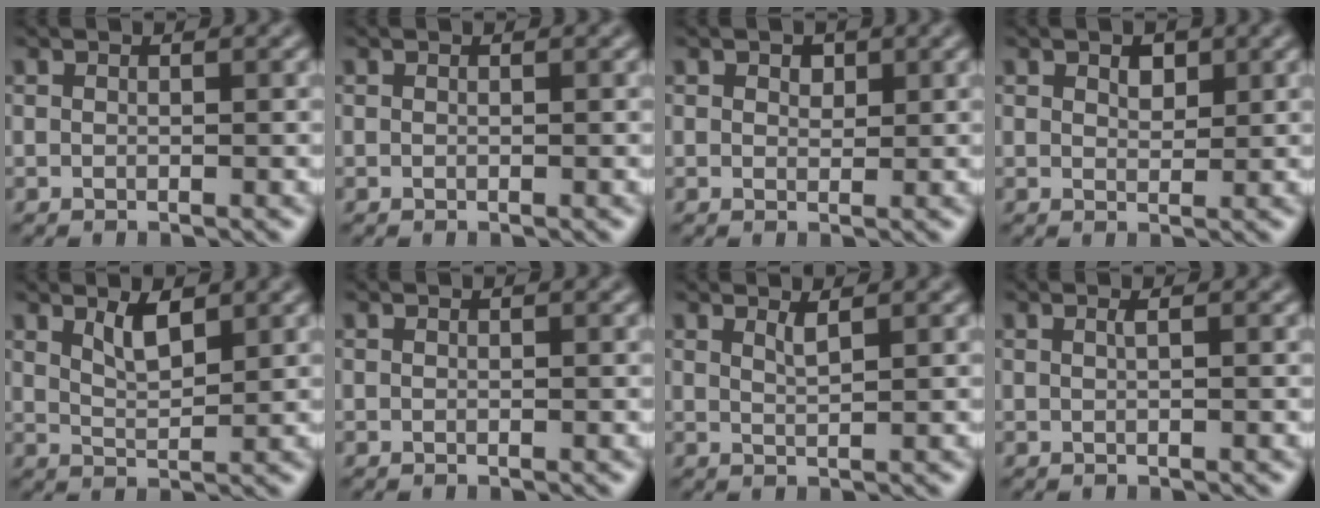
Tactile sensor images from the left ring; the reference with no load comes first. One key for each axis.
{"total": 0.0}
{"total": 1.1, "fx": 0.6, "fy": 0.7, "fz": 0.5, "tx": -0.006, "ty": -0.001, "tz": 0.009}
{"total": 1.5, "fx": 0.8, "fy": 0.8, "fz": 0.8, "tx": -0.012, "ty": 0.001, "tz": 0.015}
{"total": 2.4, "fx": 1.6, "fy": 0.7, "fz": 1.7, "tx": -0.033, "ty": -0.005, "tz": 0.032}
{"total": 0.0}
{"total": 1.3, "fx": 0.9, "fy": 0.3, "fz": 0.9, "tx": -0.010, "ty": -0.001, "tz": 0.013}
{"total": 0.8, "fx": 0.2, "fy": 0.2, "fz": 0.7, "tx": -0.008, "ty": 0.004, "tz": 0.002}